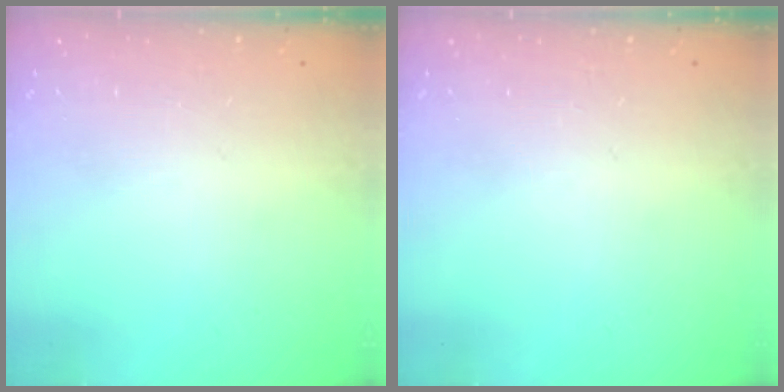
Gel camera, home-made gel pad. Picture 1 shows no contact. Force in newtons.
{"total": 0.0}